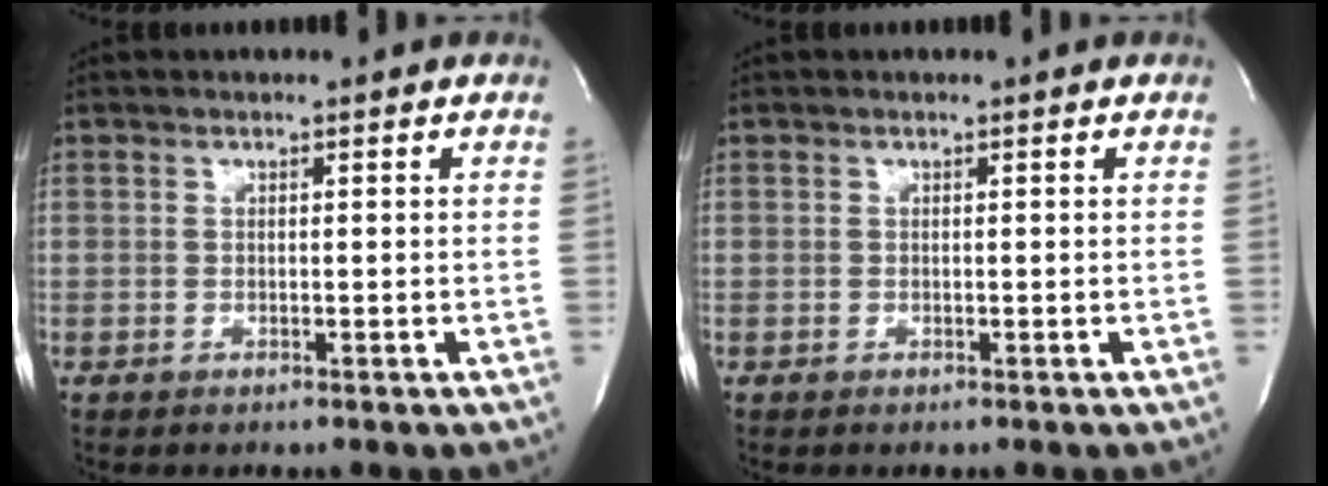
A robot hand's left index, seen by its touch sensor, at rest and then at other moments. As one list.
[{"total": 0.0}]